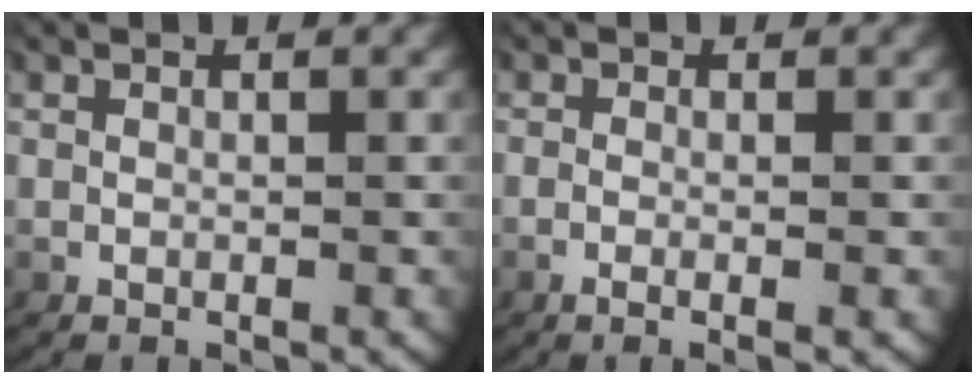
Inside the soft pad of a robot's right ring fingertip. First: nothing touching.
{"total": 1.9, "force": [-0.8, 0.2, 1.7], "torque": [-0.042, -0.012, -0.009]}